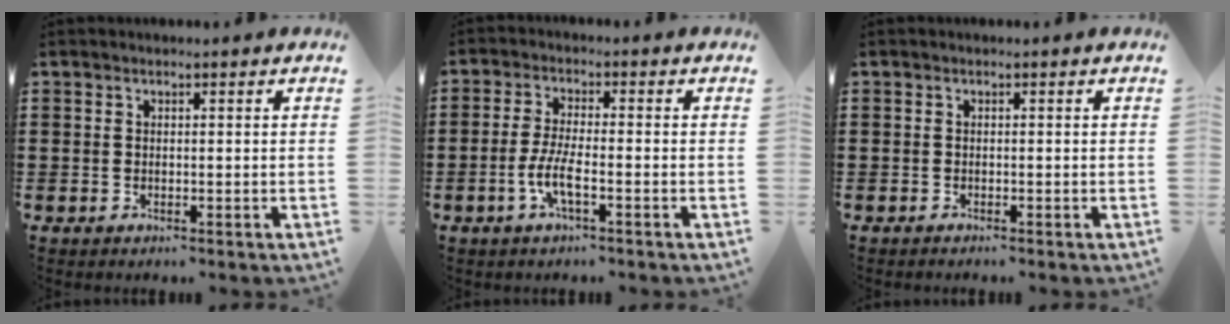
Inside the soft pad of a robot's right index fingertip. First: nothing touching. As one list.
[{"total": 5.0, "force": [-2.1, 0.8, 4.5], "torque": [-0.105, -0.013, -0.045]}, {"total": 0.5, "force": [-0.5, 0.0, 0.1], "torque": [-0.004, -0.002, -0.010]}]